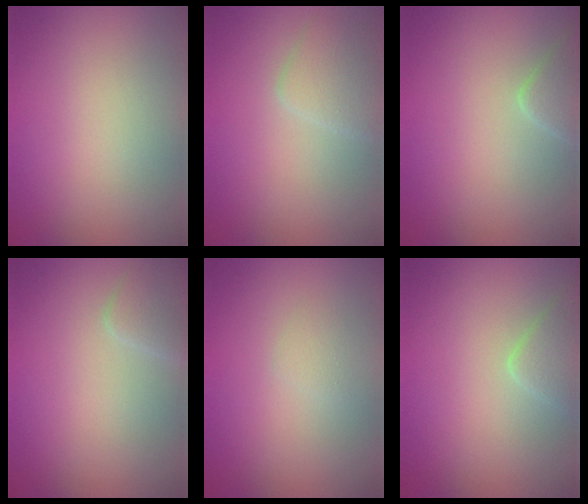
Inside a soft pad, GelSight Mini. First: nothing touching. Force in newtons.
{"total": 2.6, "press": 2.6, "slide": 0.1}
{"total": 1.9, "press": 1.9, "slide": 0.2}
{"total": 2.0, "press": 2.0, "slide": 0.0}
{"total": 0.8, "press": 0.8, "slide": 0.0}
{"total": 2.2, "press": 2.2, "slide": 0.1}